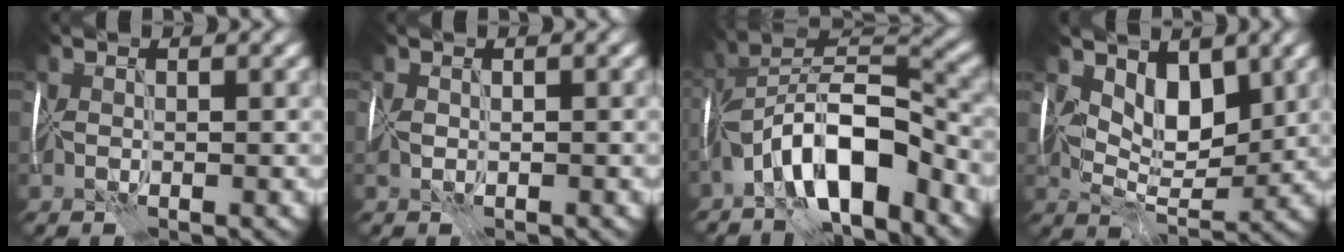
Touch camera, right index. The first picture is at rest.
{"total": 1.6, "force": [-0.3, 0.9, 1.3], "torque": [-0.027, 0.001, -0.006]}
{"total": 10.1, "force": [-5.6, 3.4, 7.6], "torque": [-0.124, 0.021, -0.110]}
{"total": 4.7, "force": [2.1, 2.7, 3.3], "torque": [-0.052, -0.013, 0.035]}